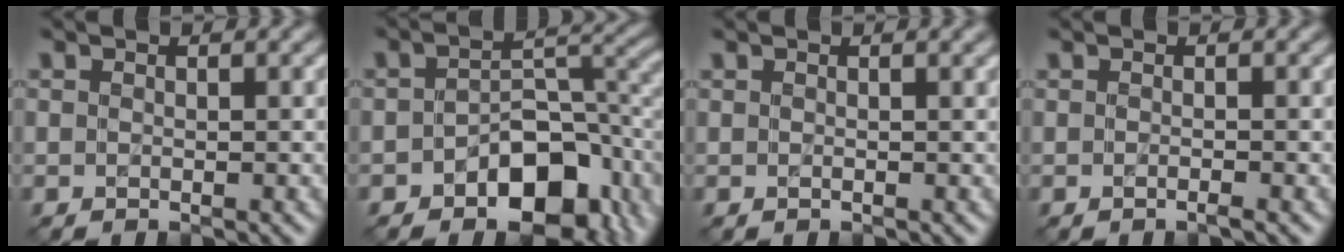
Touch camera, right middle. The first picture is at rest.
{"total": 8.8, "force": [-3.2, 5.1, 6.4], "torque": [-0.077, -0.001, -0.051]}
{"total": 1.2, "force": [0.5, 0.4, 1.0], "torque": [-0.011, 0.004, 0.001]}
{"total": 0.8, "force": [-0.3, 0.1, 0.7], "torque": [-0.010, -0.003, -0.008]}